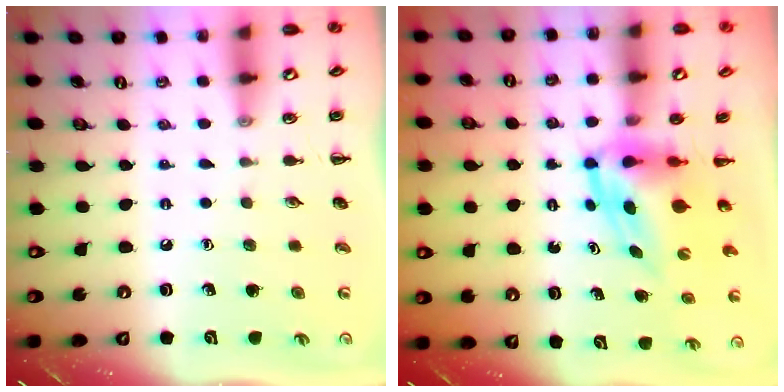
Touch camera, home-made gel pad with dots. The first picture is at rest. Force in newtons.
{"total": 4.5, "press": 4.4, "slide": 0.7}